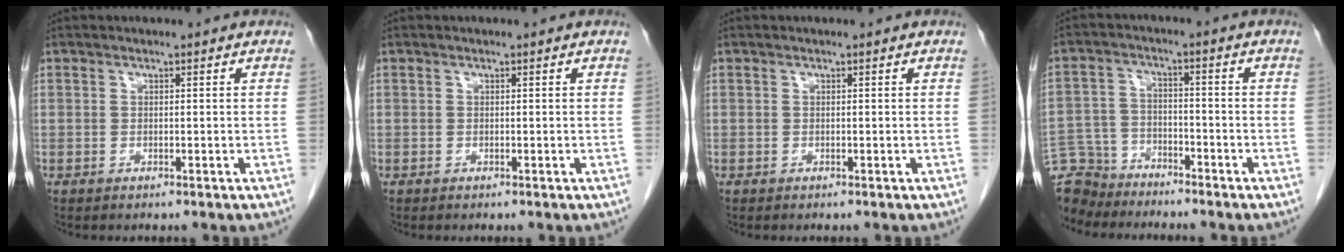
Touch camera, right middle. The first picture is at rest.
{"total": 0.0}
{"total": 0.0}
{"total": 9.7, "force": [-8.9, 3.8, 0.2], "torque": [-0.018, 0.011, -0.169]}